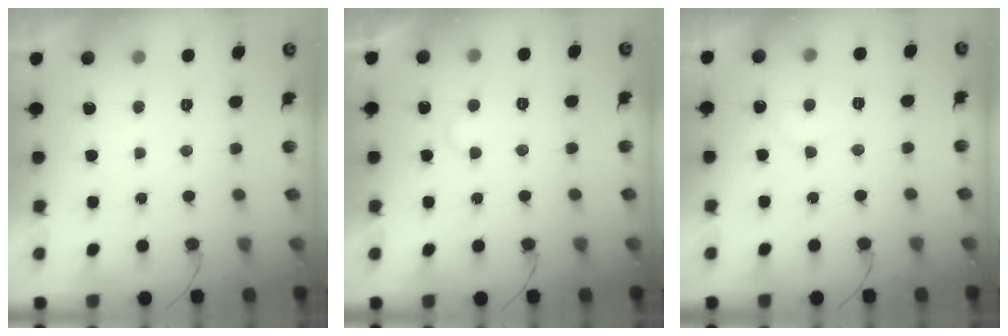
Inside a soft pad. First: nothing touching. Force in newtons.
{"total": 6.0, "press": 6.0, "slide": 0.5}
{"total": 6.1, "press": 6.1, "slide": 0.3}